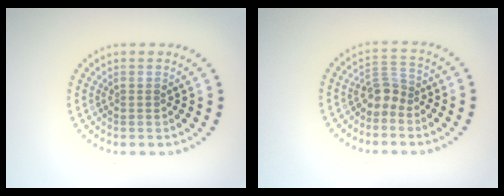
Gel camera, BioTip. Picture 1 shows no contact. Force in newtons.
{"total": 2.2, "press": 1.7, "slide": 1.4}